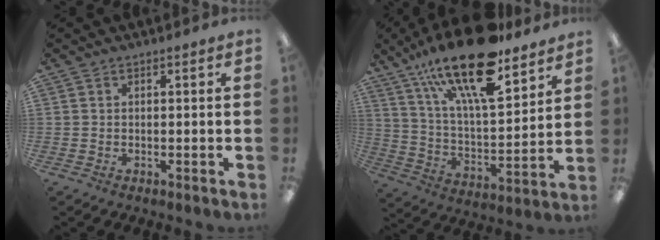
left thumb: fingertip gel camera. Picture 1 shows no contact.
{"total": 23.7, "force": [16.6, 7.8, 15.1], "torque": [-0.255, -0.099, 0.281]}